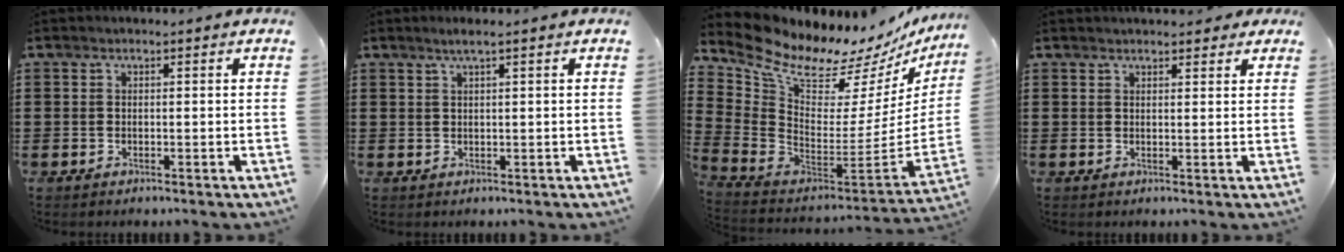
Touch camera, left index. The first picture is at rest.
{"total": 1.6, "force": [1.0, 0.0, 1.3], "torque": [-0.025, 0.001, 0.018]}
{"total": 10.4, "force": [9.1, 3.3, 3.7], "torque": [-0.116, -0.083, 0.155]}
{"total": 2.1, "force": [2.0, 0.8, 0.4], "torque": [-0.005, 0.001, 0.036]}